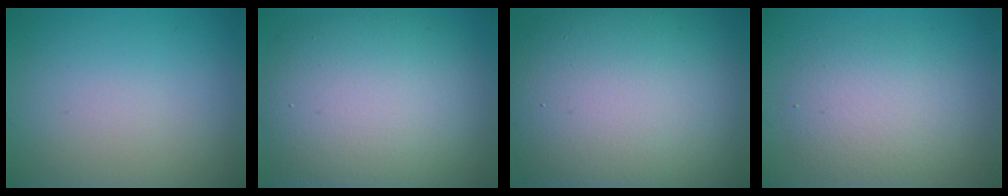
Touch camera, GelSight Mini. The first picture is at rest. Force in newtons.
{"total": 11.6, "press": 11.6, "slide": 0.7}
{"total": 15.9, "press": 15.9, "slide": 1.1}
{"total": 4.3, "press": 4.3, "slide": 0.1}